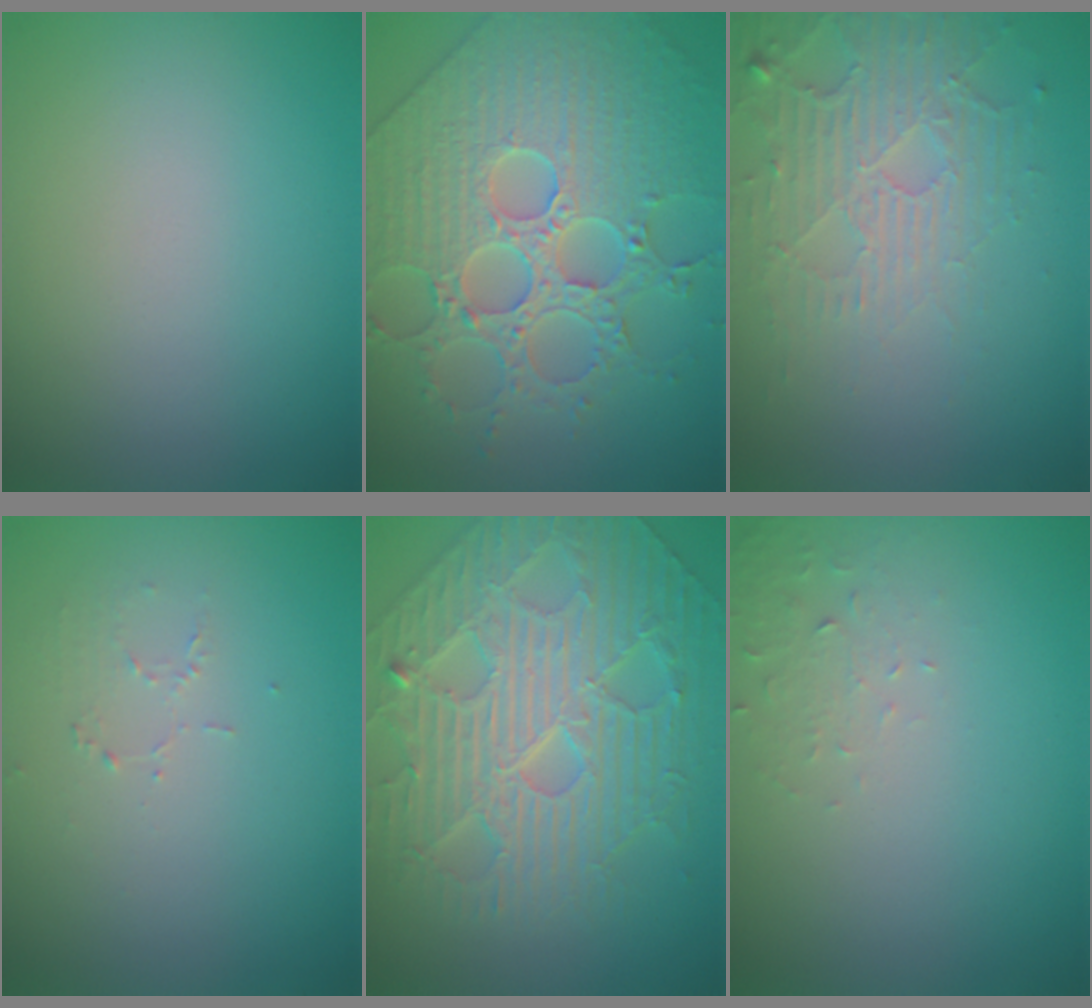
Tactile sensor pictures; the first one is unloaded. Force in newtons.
{"total": 6.7, "press": 6.0, "slide": 2.9}
{"total": 5.2, "press": 3.4, "slide": 4.0}
{"total": 0.7, "press": 0.4, "slide": 0.6}
{"total": 6.8, "press": 5.8, "slide": 3.5}
{"total": 1.6, "press": 1.6, "slide": 0.4}